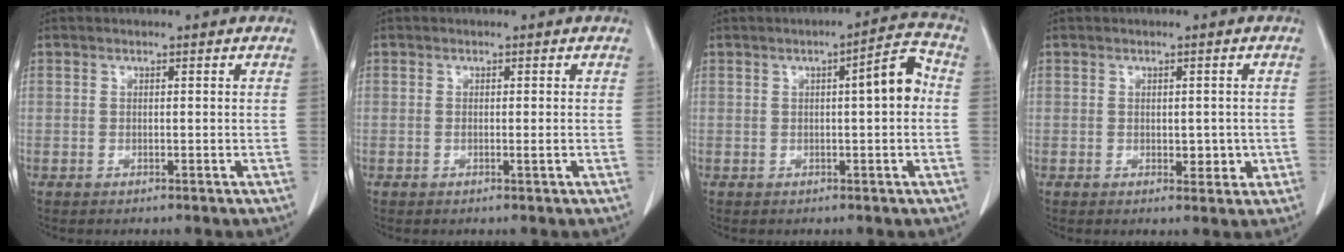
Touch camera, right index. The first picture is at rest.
{"total": 0.9, "force": [-0.2, -0.1, 0.8], "torque": [-0.014, -0.004, -0.002]}
{"total": 5.8, "force": [0.4, 0.9, 5.7], "torque": [-0.077, 0.020, 0.001]}
{"total": 2.8, "force": [-0.4, 1.7, 2.2], "torque": [-0.019, 0.000, 0.002]}